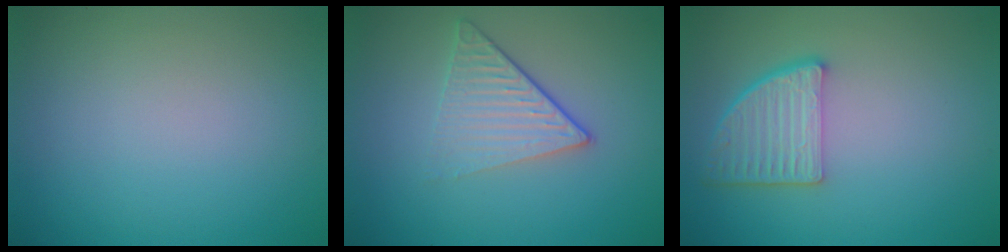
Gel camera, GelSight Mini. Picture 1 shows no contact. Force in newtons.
{"total": 3.7, "press": 2.7, "slide": 2.6}
{"total": 4.5, "press": 3.6, "slide": 2.7}